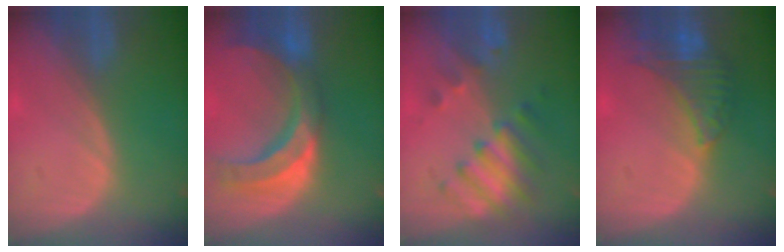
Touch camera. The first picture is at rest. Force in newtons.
{"total": 11.1, "press": 9.5, "slide": 5.7}
{"total": 7.1, "press": 6.8, "slide": 2.0}
{"total": 8.1, "press": 7.1, "slide": 3.8}